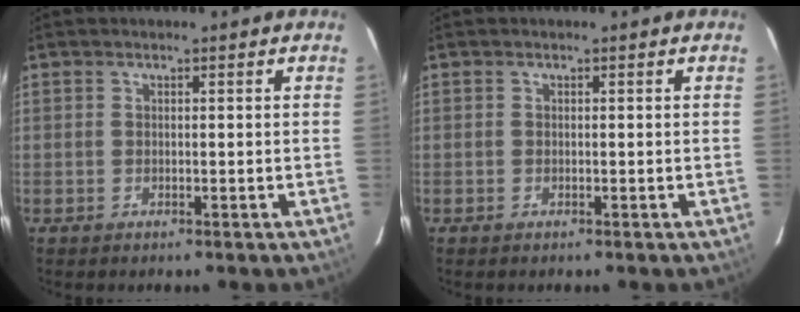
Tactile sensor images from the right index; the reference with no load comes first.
{"total": 0.0}